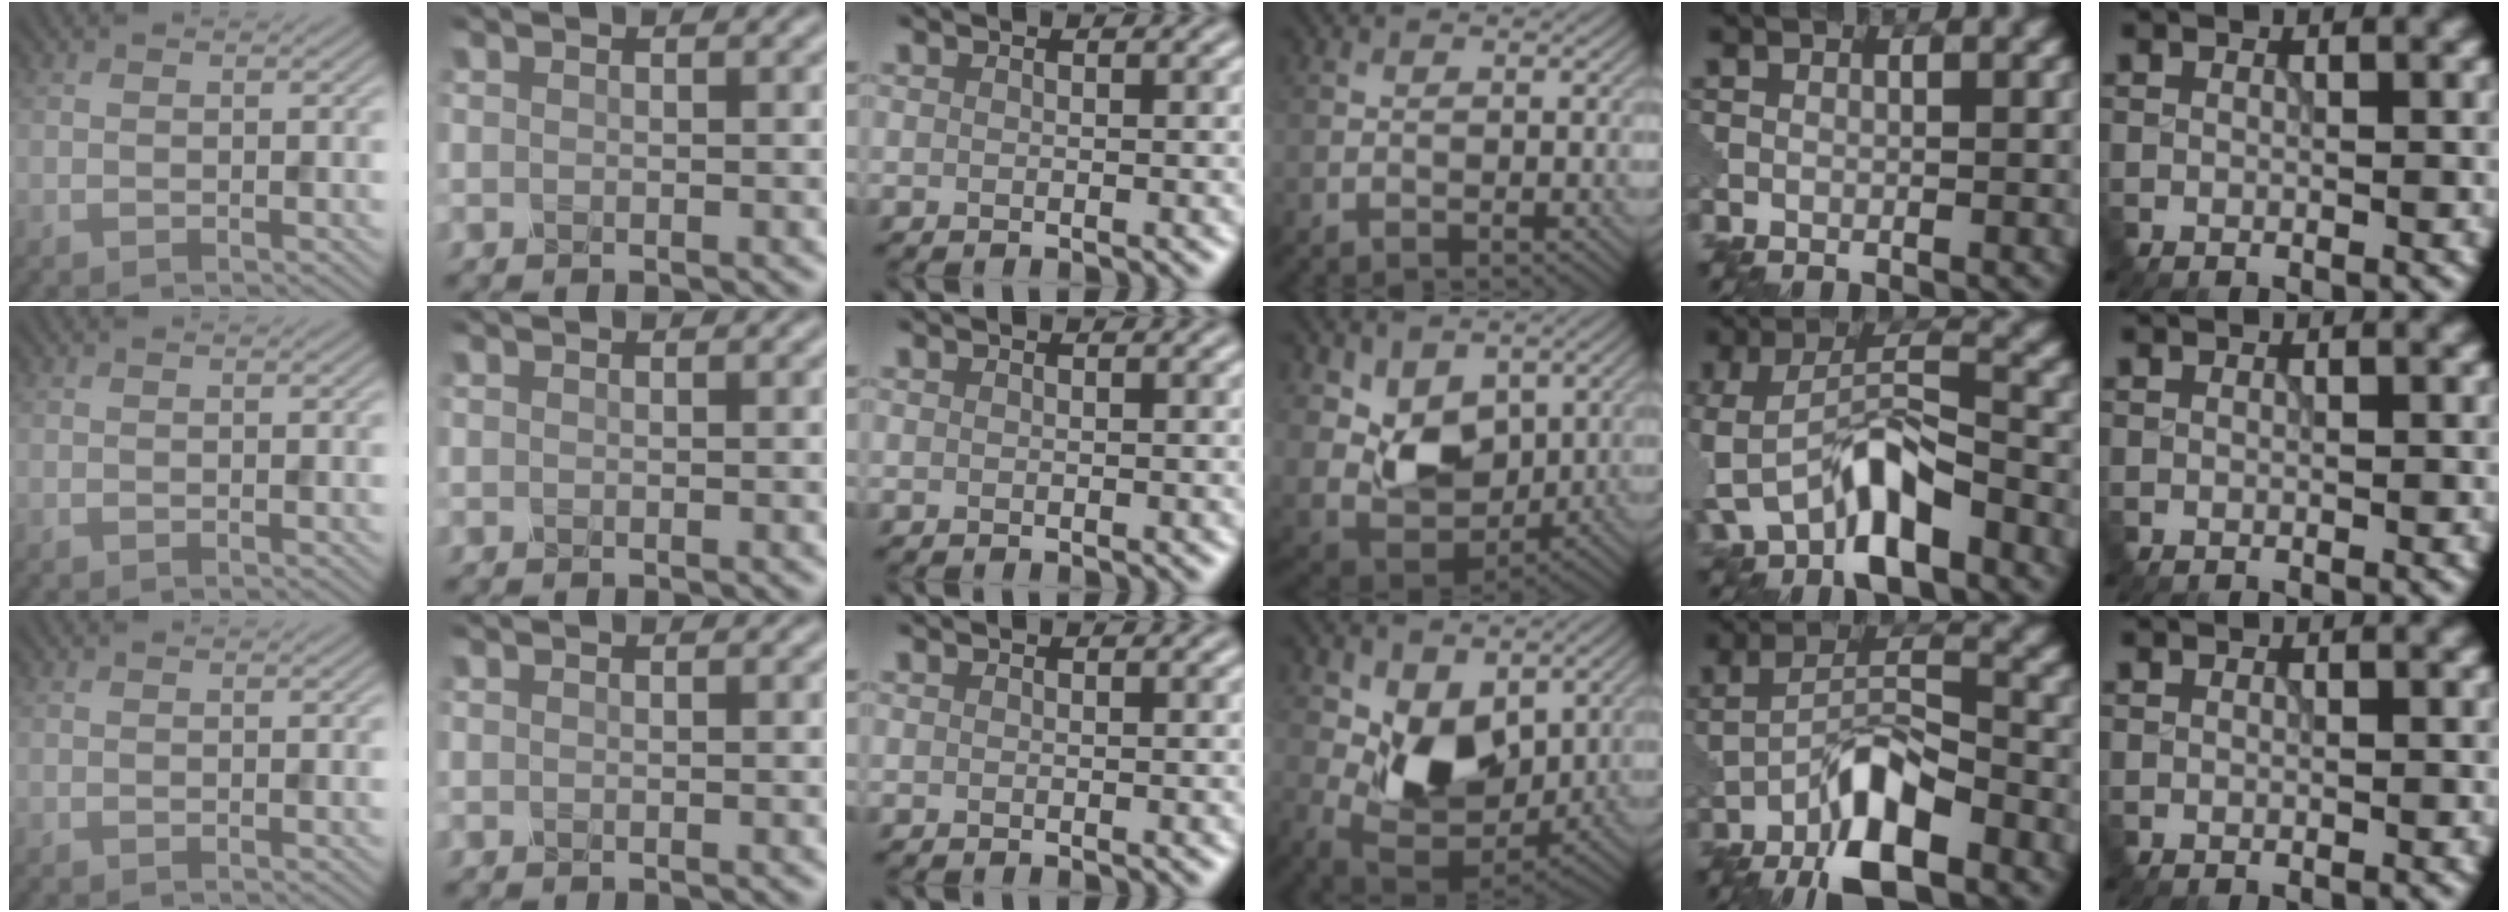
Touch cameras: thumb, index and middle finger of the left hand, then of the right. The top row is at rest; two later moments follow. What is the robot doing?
{"motion": "insert", "object": "pin"}